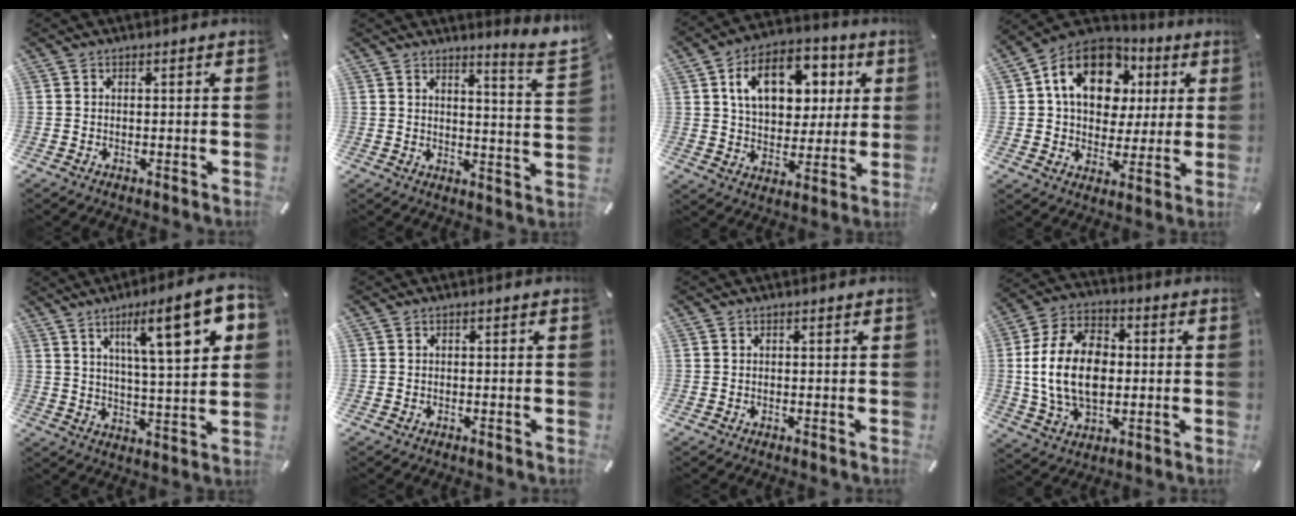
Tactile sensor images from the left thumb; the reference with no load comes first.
{"total": 5.9, "force": [4.9, 0.3, 3.3], "torque": [-0.045, -0.045, 0.078]}
{"total": 15.1, "force": [5.3, 10.7, 9.2], "torque": [-0.146, -0.002, 0.096]}
{"total": 16.6, "force": [6.0, 12.5, 9.1], "torque": [-0.158, -0.013, 0.111]}
{"total": 17.2, "force": [8.1, 3.9, 14.7], "torque": [-0.218, -0.034, 0.117]}
{"total": 0.0}
{"total": 0.0}
{"total": 16.7, "force": [0.0, 11.7, 11.9], "torque": [-0.259, 0.013, 0.001]}